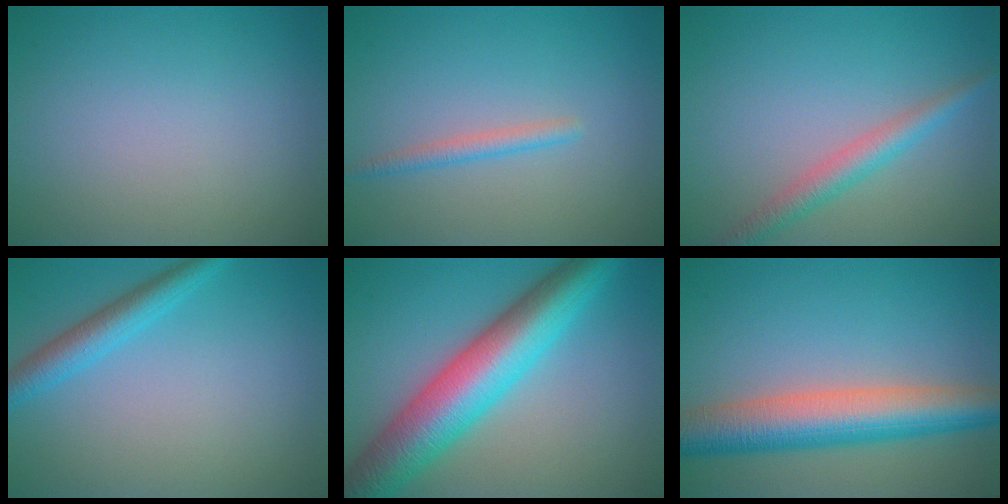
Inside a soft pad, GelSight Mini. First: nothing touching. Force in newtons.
{"total": 1.5, "press": 1.5, "slide": 0.1}
{"total": 2.7, "press": 2.7, "slide": 0.0}
{"total": 3.1, "press": 3.1, "slide": 0.1}
{"total": 10.3, "press": 10.3, "slide": 0.1}
{"total": 8.0, "press": 8.0, "slide": 0.2}